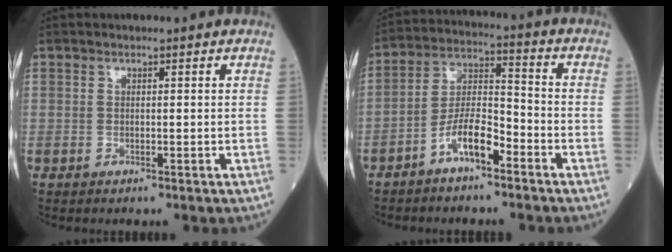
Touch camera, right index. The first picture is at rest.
{"total": 7.7, "force": [-4.8, 2.2, 5.6], "torque": [-0.115, 0.014, -0.091]}